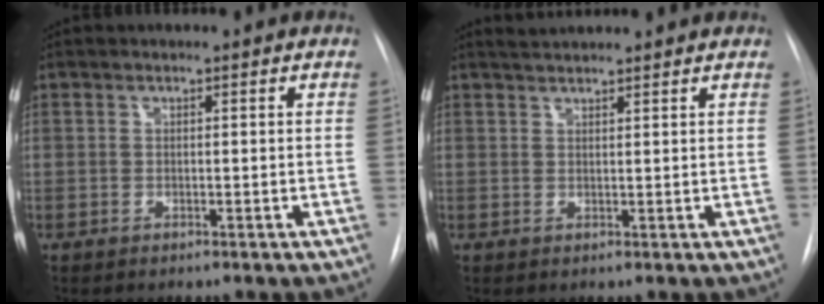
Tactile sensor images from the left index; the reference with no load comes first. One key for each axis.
{"total": 3.6, "fx": 3.5, "fy": -0.1, "fz": 1.1, "tx": -0.017, "ty": 0.028, "tz": 0.055}